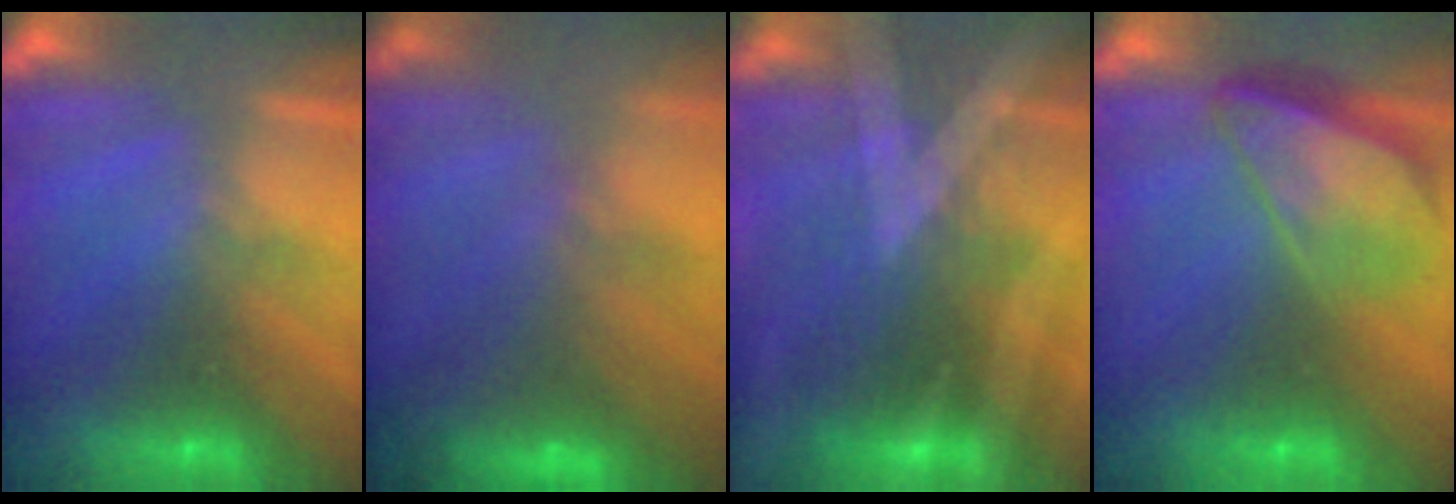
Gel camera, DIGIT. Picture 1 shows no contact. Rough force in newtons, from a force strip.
{"total": 11.0}
{"total": 3.3}
{"total": 3.8}